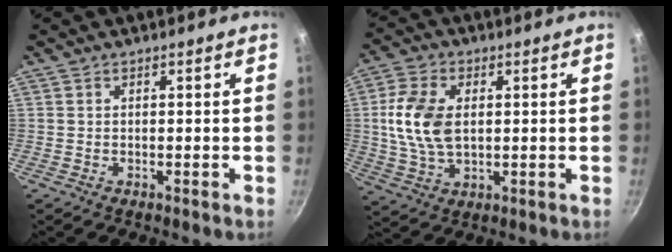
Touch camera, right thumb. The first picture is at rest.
{"total": 11.3, "force": [1.2, 7.0, 8.7], "torque": [-0.165, 0.001, 0.022]}